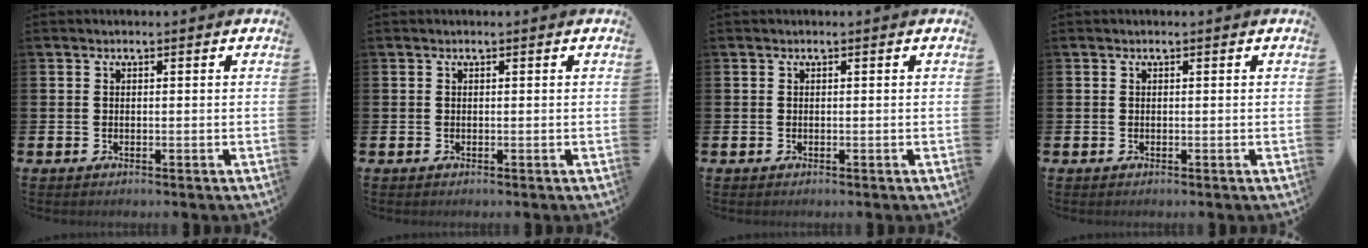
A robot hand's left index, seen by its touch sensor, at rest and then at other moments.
{"total": 0.0}
{"total": 0.0}
{"total": 0.0}